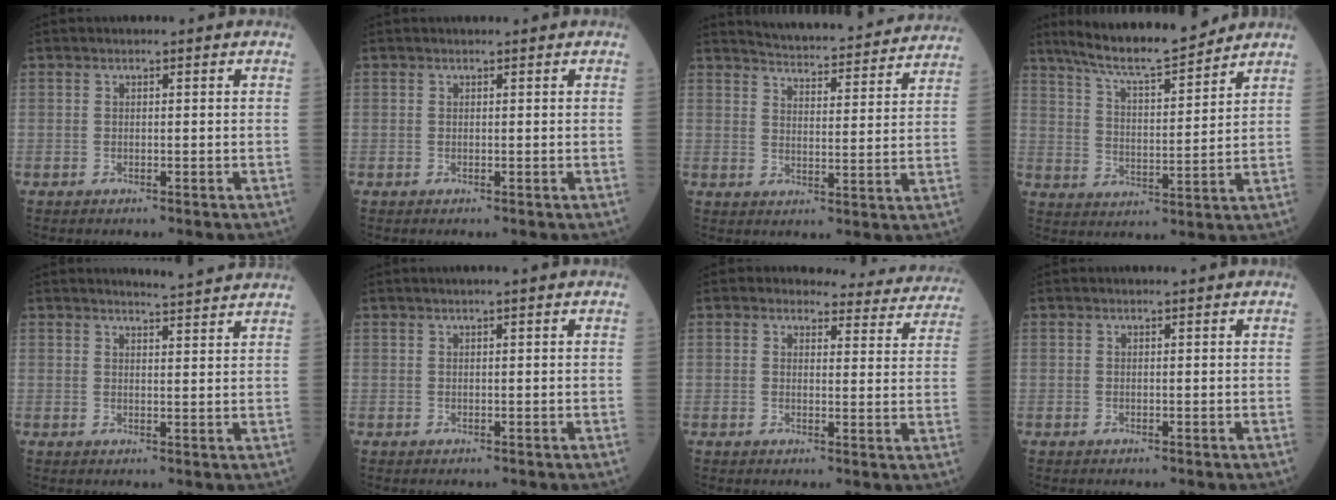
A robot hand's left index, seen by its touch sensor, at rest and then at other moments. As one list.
[{"total": 0.5, "force": [0.5, -0.1, 0.2], "torque": [-0.004, 0.008, 0.013]}, {"total": 19.2, "force": [18.3, 1.8, 5.5], "torque": [-0.081, -0.018, 0.229]}, {"total": 12.8, "force": [11.3, 1.0, 5.9], "torque": [-0.106, 0.007, 0.192]}, {"total": 5.8, "force": [5.6, -0.6, 1.4], "torque": [-0.028, 0.003, 0.064]}, {"total": 1.1, "force": [0.6, -0.3, 0.9], "torque": [-0.020, 0.003, 0.014]}, {"total": 11.1, "force": [10.5, 3.4, 0.7], "torque": [0.028, -0.023, 0.090]}, {"total": 0.0}]